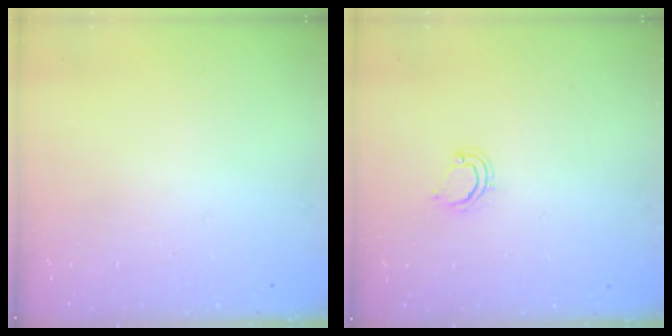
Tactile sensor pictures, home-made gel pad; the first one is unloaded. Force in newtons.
{"total": 4.6, "press": 4.6, "slide": 0.3}